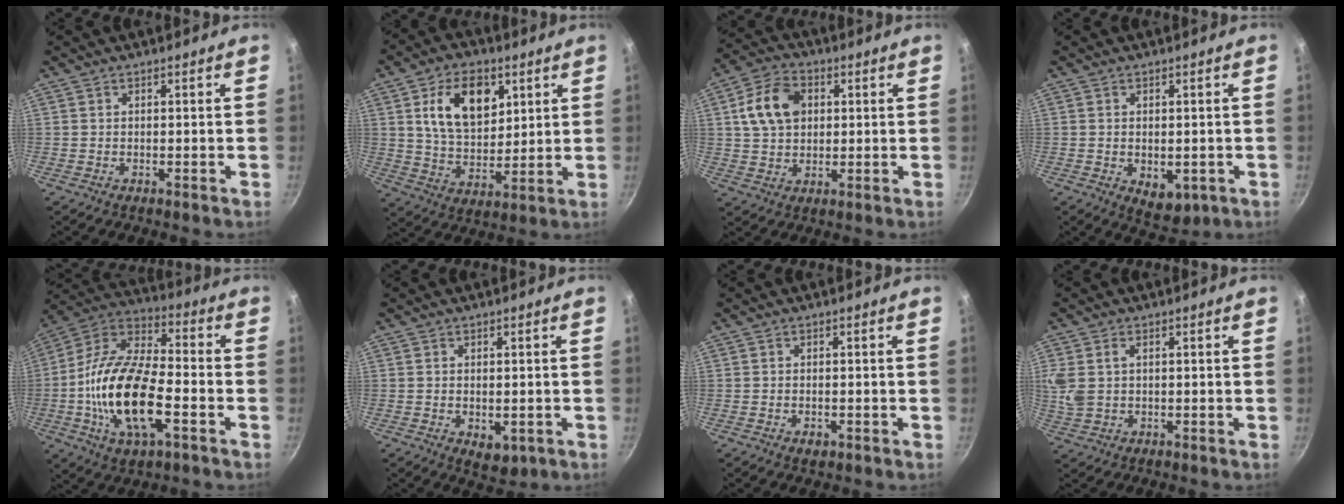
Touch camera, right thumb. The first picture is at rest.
{"total": 14.8, "force": [5.3, 9.3, 10.2], "torque": [-0.134, -0.021, 0.091]}
{"total": 11.1, "force": [2.6, 8.1, 7.1], "torque": [-0.114, 0.010, 0.037]}
{"total": 6.1, "force": [-1.3, 3.9, 4.5], "torque": [-0.051, -0.007, -0.008]}
{"total": 21.1, "force": [-5.2, 9.7, 18.1], "torque": [-0.340, 0.030, -0.113]}
{"total": 4.7, "force": [-1.0, 2.9, 3.5], "torque": [-0.044, -0.010, -0.008]}
{"total": 1.8, "force": [-0.7, 1.1, 1.2], "torque": [-0.019, 0.000, -0.011]}
{"total": 6.5, "force": [1.5, 4.5, 4.5], "torque": [-0.093, 0.002, 0.034]}